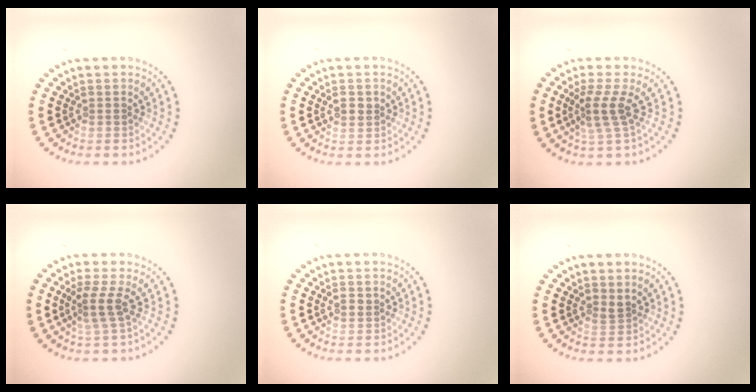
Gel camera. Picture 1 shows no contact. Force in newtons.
{"total": 1.0, "press": 1.0, "slide": 0.1}
{"total": 2.8, "press": 1.9, "slide": 2.0}
{"total": 2.3, "press": 1.6, "slide": 1.7}
{"total": 0.5, "press": 0.5, "slide": 0.2}
{"total": 0.9, "press": 0.5, "slide": 0.7}